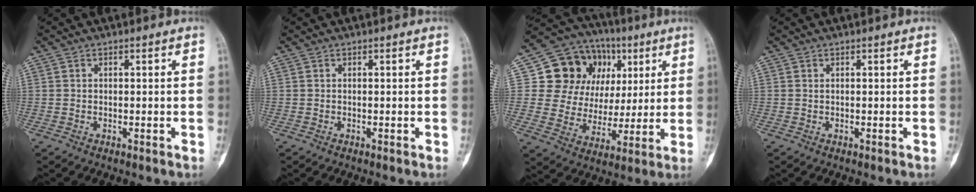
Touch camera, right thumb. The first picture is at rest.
{"total": 0.0}
{"total": 18.0, "force": [5.2, 15.2, 8.2], "torque": [-0.080, 0.020, 0.102]}
{"total": 0.0}